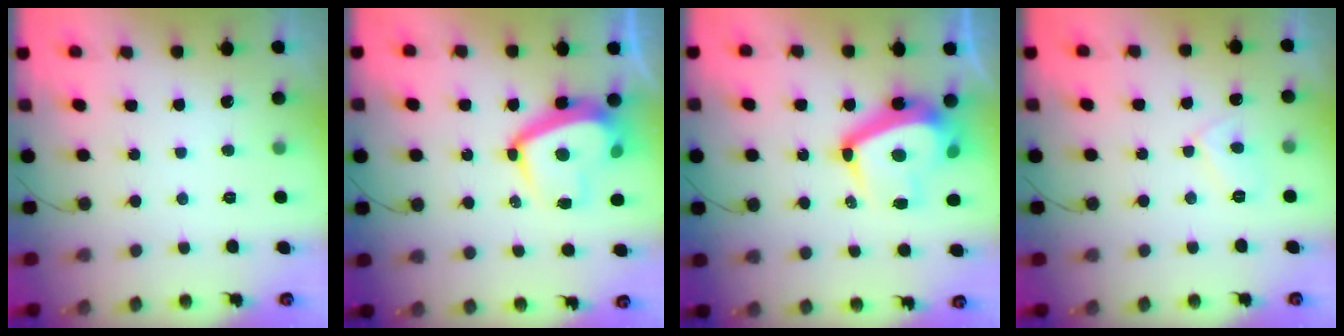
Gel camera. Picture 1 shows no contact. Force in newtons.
{"total": 14.1, "press": 14.1, "slide": 1.5}
{"total": 14.5, "press": 14.3, "slide": 2.1}
{"total": 5.2, "press": 5.2, "slide": 0.4}